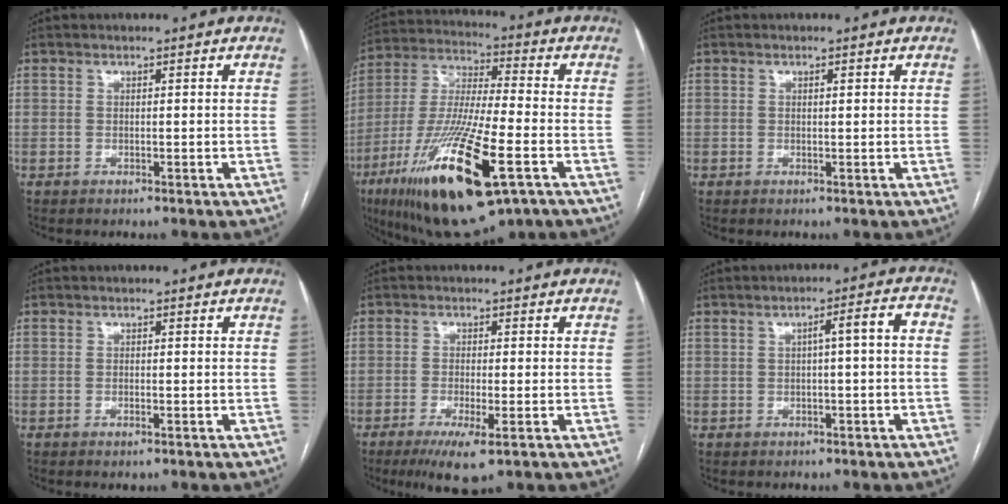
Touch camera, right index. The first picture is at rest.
{"total": 23.9, "force": [-10.7, 5.2, 20.7], "torque": [-0.415, -0.037, -0.180]}
{"total": 0.5, "force": [0.2, 0.1, 0.5], "torque": [-0.009, 0.000, 0.004]}
{"total": 0.8, "force": [-0.5, 0.1, 0.6], "torque": [-0.011, -0.001, -0.007]}
{"total": 5.9, "force": [-3.1, 0.7, 5.0], "torque": [-0.090, -0.016, -0.049]}
{"total": 3.9, "force": [-0.1, 0.2, 3.8], "torque": [-0.054, 0.015, 0.000]}